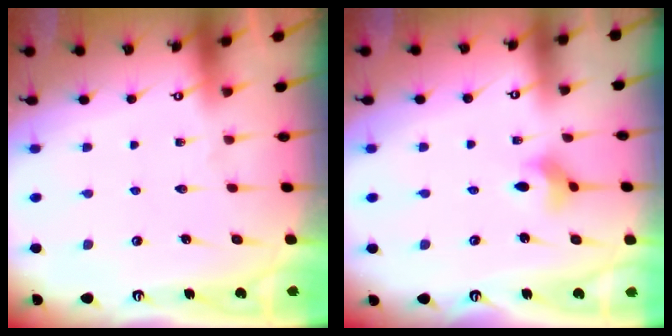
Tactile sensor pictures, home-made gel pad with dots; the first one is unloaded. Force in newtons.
{"total": 3.2, "press": 3.2, "slide": 0.5}